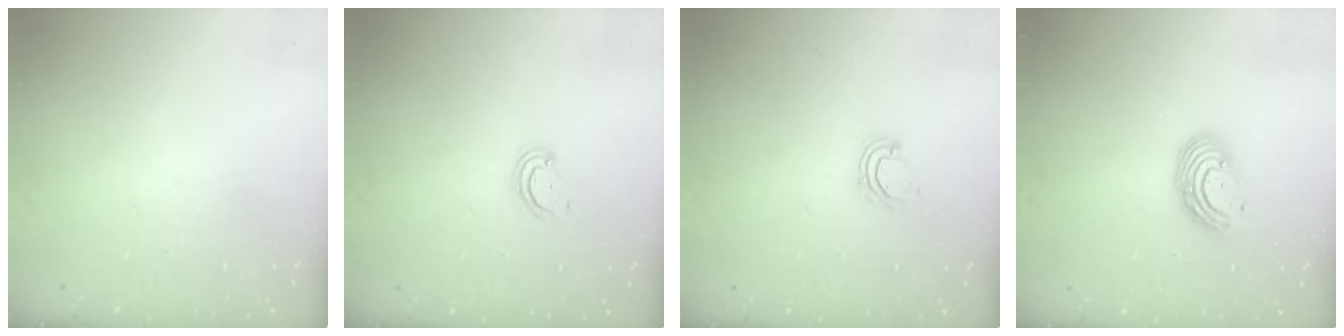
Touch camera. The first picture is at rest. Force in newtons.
{"total": 3.1, "press": 3.1, "slide": 0.4}
{"total": 5.4, "press": 5.4, "slide": 0.3}
{"total": 8.1, "press": 8.0, "slide": 1.5}